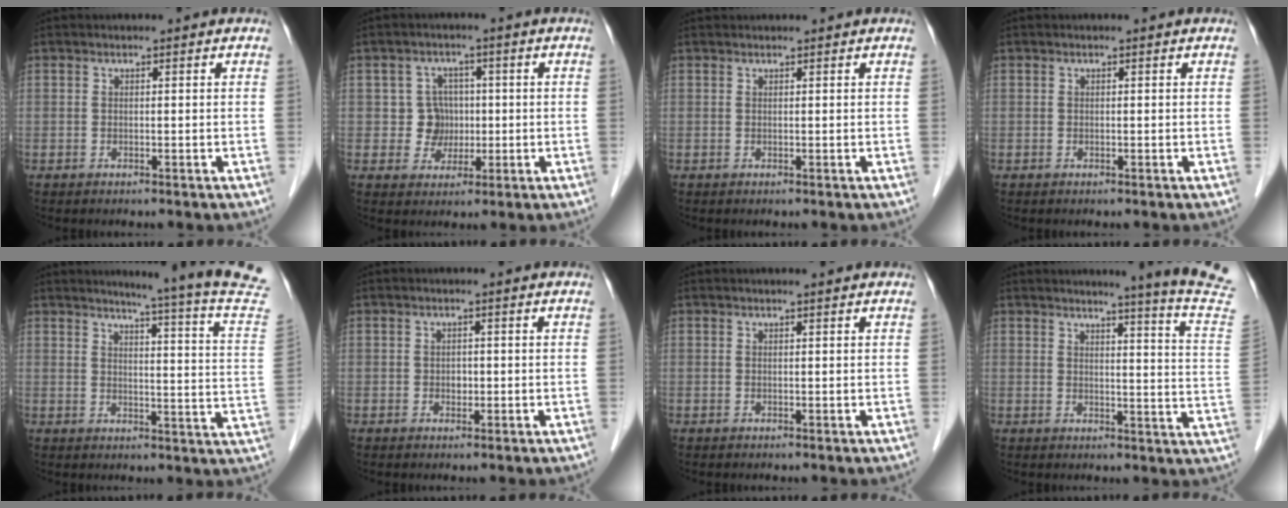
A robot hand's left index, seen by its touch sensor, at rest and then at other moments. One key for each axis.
{"total": 4.6, "fx": 0.0, "fy": 4.5, "fz": 0.5, "tx": -0.004, "ty": 0.010, "tz": 0.004}
{"total": 1.0, "fx": 1.0, "fy": 0.0, "fz": 0.2, "tx": -0.004, "ty": 0.021, "tz": 0.022}
{"total": 0.0}
{"total": 18.2, "fx": 16.5, "fy": -2.9, "fz": 7.1, "tx": -0.101, "ty": -0.108, "tz": 0.177}
{"total": 1.2, "fx": -0.2, "fy": 1.0, "fz": 0.7, "tx": -0.012, "ty": 0.002, "tz": -0.001}
{"total": 0.9, "fx": 0.7, "fy": -0.1, "fz": 0.5, "tx": -0.009, "ty": 0.005, "tz": 0.014}
{"total": 13.1, "fx": 11.6, "fy": -2.8, "fz": 5.2, "tx": -0.069, "ty": -0.094, "tz": 0.114}